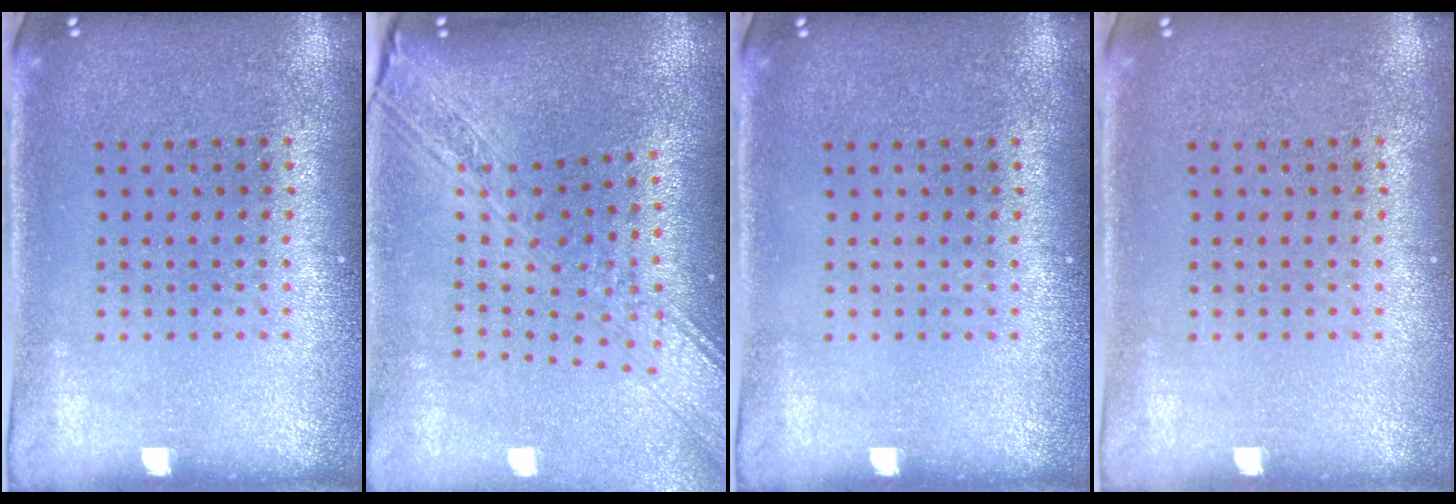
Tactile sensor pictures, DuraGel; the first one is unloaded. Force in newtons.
{"total": 3.0, "press": 2.3, "slide": 1.9}
{"total": 0.0}
{"total": 0.0}